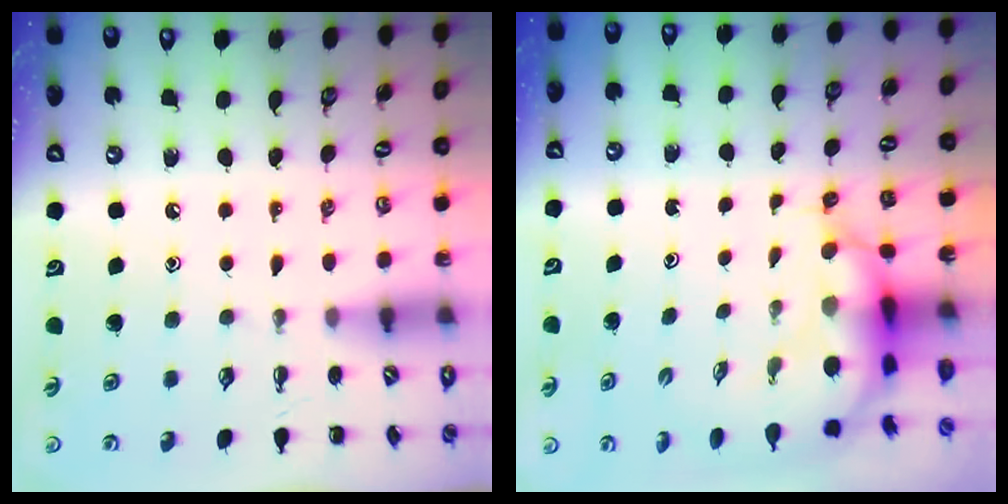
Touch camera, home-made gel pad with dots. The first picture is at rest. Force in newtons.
{"total": 5.6, "press": 5.4, "slide": 1.3}